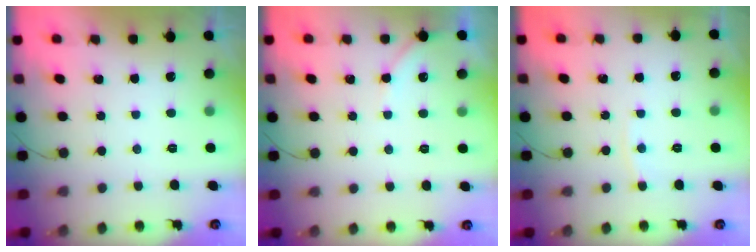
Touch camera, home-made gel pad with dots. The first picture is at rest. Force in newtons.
{"total": 3.7, "press": 3.7, "slide": 0.5}
{"total": 2.8, "press": 2.8, "slide": 0.3}